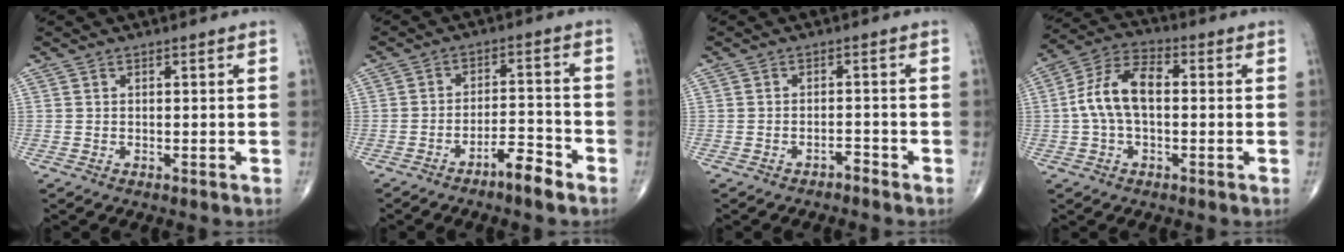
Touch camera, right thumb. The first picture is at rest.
{"total": 6.9, "force": [-4.5, 1.4, 5.1], "torque": [-0.085, 0.033, -0.074]}
{"total": 1.5, "force": [-1.4, 0.5, 0.4], "torque": [-0.002, 0.009, -0.022]}
{"total": 10.4, "force": [0.0, 5.8, 8.6], "torque": [-0.173, 0.034, -0.006]}